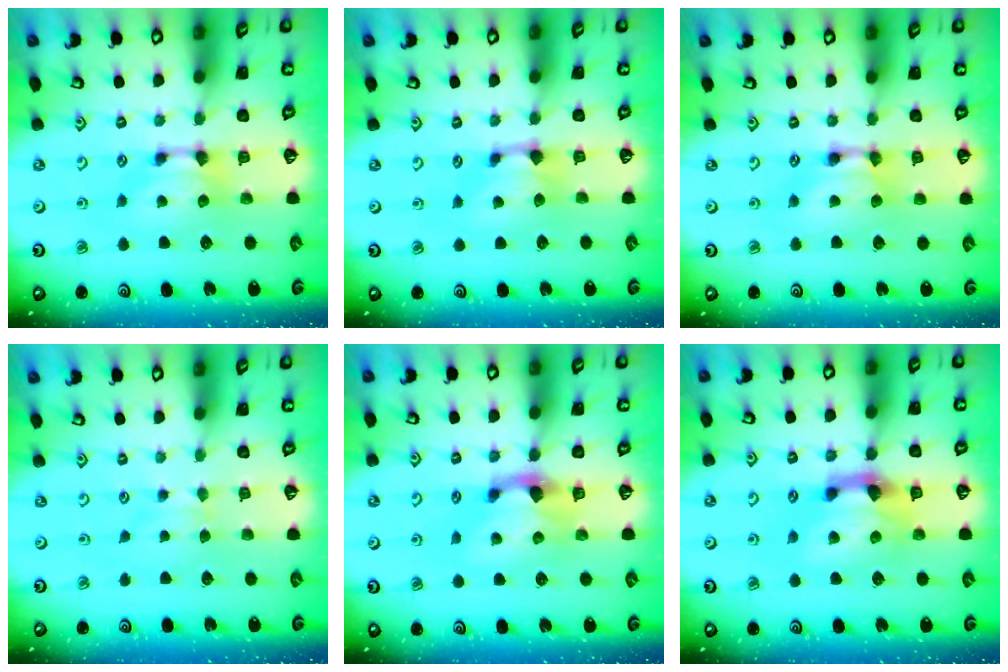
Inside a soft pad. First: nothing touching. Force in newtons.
{"total": 0.9, "press": 0.2, "slide": 0.8}
{"total": 1.9, "press": 1.9, "slide": 0.1}
{"total": 2.2, "press": 2.2, "slide": 0.5}
{"total": 1.9, "press": 1.4, "slide": 1.3}
{"total": 3.8, "press": 3.4, "slide": 1.7}